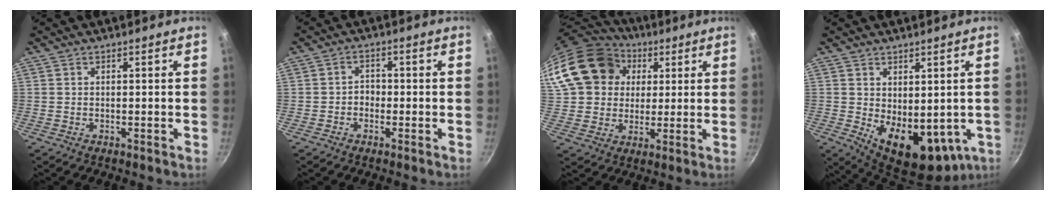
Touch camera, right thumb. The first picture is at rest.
{"total": 2.4, "force": [-0.9, 2.0, 1.0], "torque": [0.000, 0.013, -0.018]}
{"total": 20.2, "force": [6.1, 16.4, 10.2], "torque": [-0.176, 0.026, 0.108]}
{"total": 14.0, "force": [-1.0, 8.5, 11.1], "torque": [-0.142, -0.025, 0.011]}